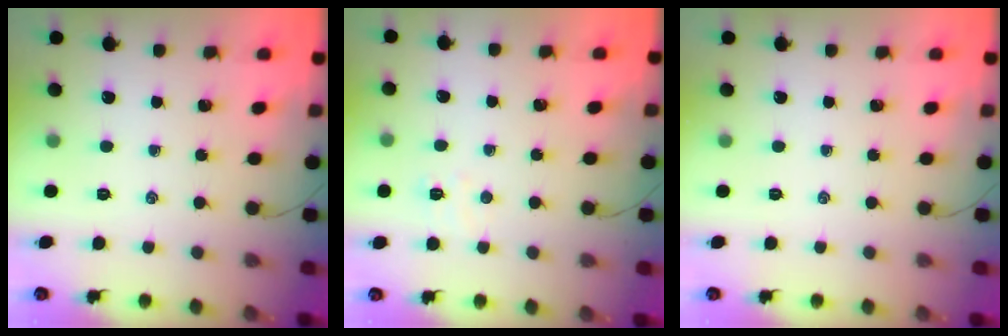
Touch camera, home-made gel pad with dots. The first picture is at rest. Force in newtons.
{"total": 3.5, "press": 3.4, "slide": 1.1}
{"total": 0.0}